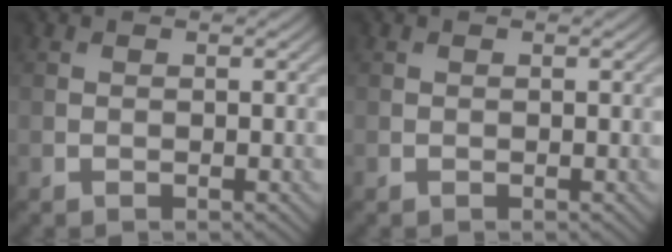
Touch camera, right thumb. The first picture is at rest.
{"total": 0.0}